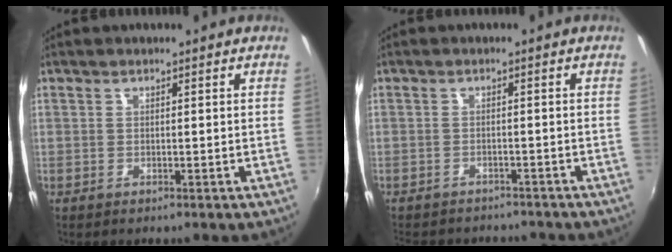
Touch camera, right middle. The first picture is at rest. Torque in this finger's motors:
{"motor_torque": [1.21, -0.93, 0.51, 0.21]}